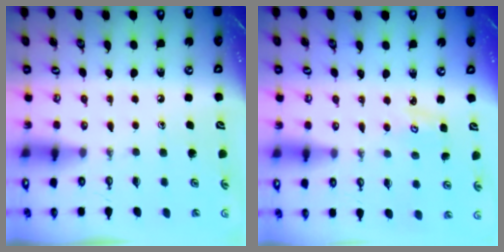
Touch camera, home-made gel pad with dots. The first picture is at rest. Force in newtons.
{"total": 2.5, "press": 2.5, "slide": 0.4}